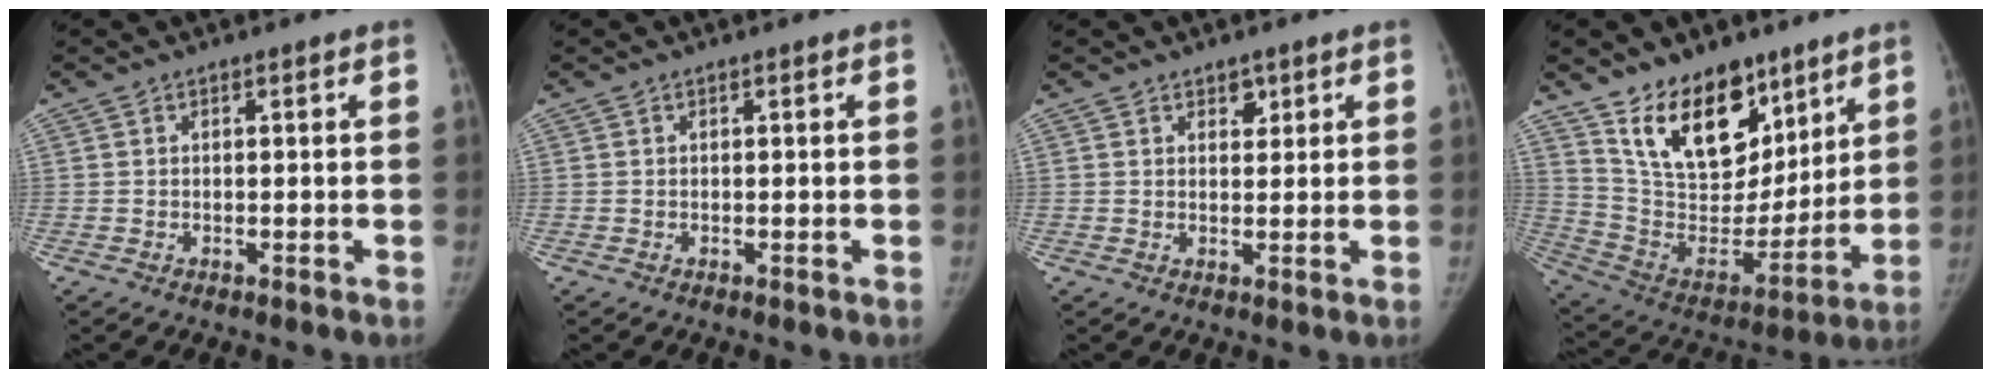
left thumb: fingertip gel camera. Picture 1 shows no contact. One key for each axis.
{"total": 0.0}
{"total": 2.1, "fx": 1.4, "fy": 1.4, "fz": 0.9, "tx": 0.003, "ty": -0.007, "tz": 0.019}
{"total": 21.0, "fx": 13.3, "fy": 11.7, "fz": 11.2, "tx": -0.138, "ty": -0.077, "tz": 0.242}